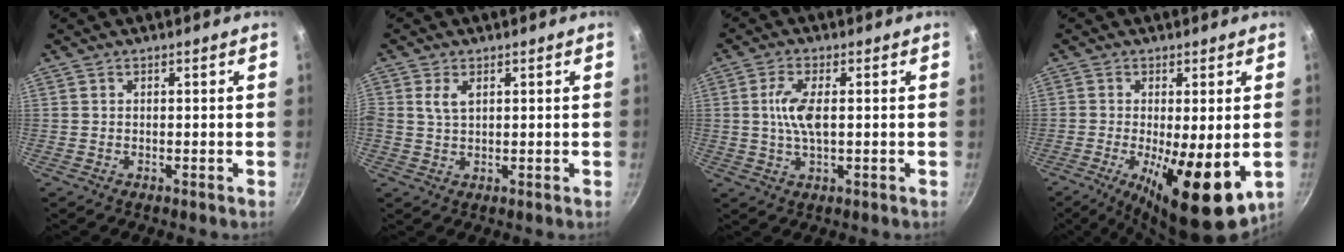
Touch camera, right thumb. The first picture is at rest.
{"total": 3.2, "force": [1.1, 1.8, 2.3], "torque": [-0.044, -0.003, 0.022]}
{"total": 6.5, "force": [0.6, 2.5, 5.9], "torque": [-0.126, 0.003, 0.009]}
{"total": 14.7, "force": [-3.3, 4.7, 13.5], "torque": [-0.210, -0.012, -0.039]}